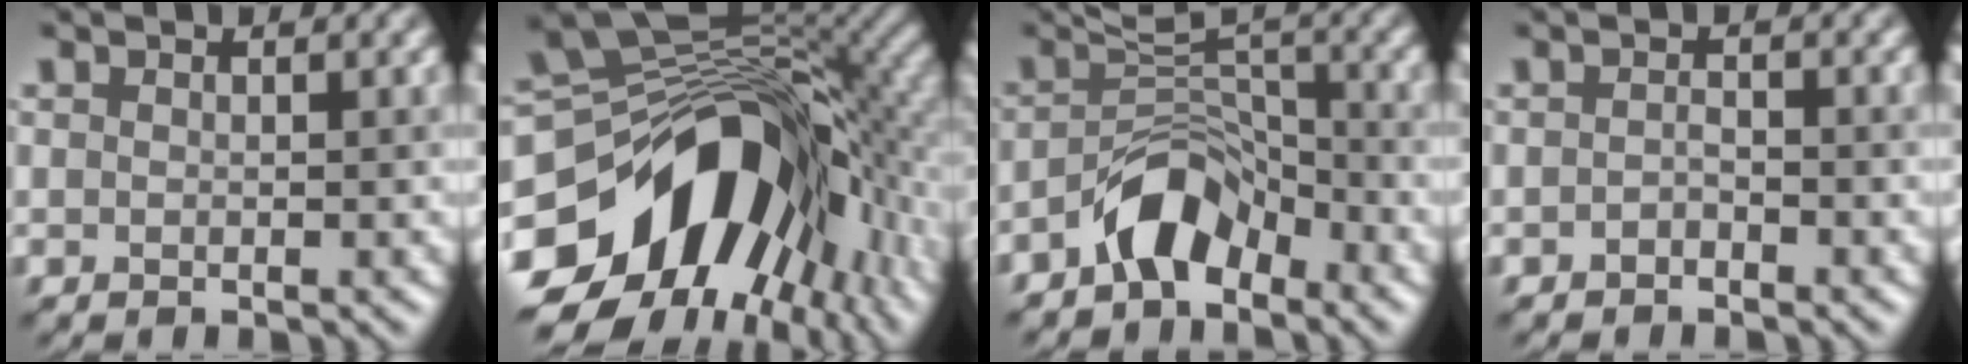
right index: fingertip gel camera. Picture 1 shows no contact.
{"total": 18.0, "force": [-6.2, 11.1, 12.8], "torque": [-0.213, -0.023, -0.087]}
{"total": 4.1, "force": [-2.9, 2.0, 2.2], "torque": [-0.029, 0.015, -0.057]}
{"total": 0.9, "force": [-0.7, 0.3, 0.5], "torque": [-0.012, 0.002, -0.014]}